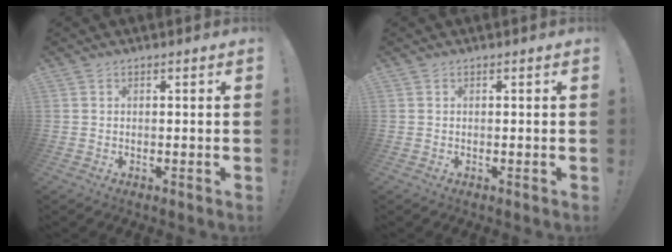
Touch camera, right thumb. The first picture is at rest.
{"total": 0.0}